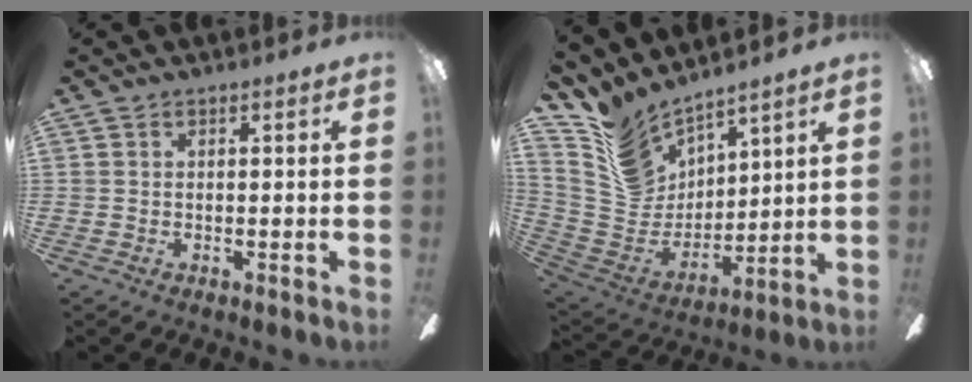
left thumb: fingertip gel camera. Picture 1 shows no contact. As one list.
[{"total": 12.5, "force": [10.0, 6.8, 3.3], "torque": [-0.103, -0.075, 0.198]}]